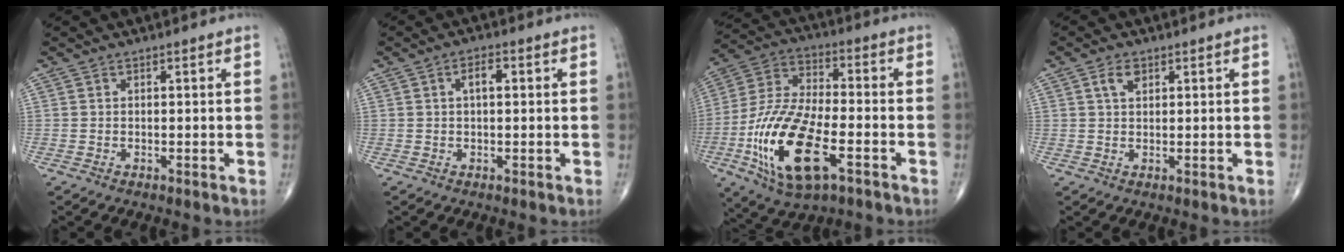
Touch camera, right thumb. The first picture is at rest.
{"total": 3.1, "force": [0.7, 1.4, 2.7], "torque": [-0.045, 0.008, 0.009]}
{"total": 20.6, "force": [-7.2, 8.8, 17.2], "torque": [-0.349, 0.018, -0.124]}
{"total": 2.9, "force": [1.3, 1.7, 1.9], "torque": [-0.034, 0.000, 0.024]}